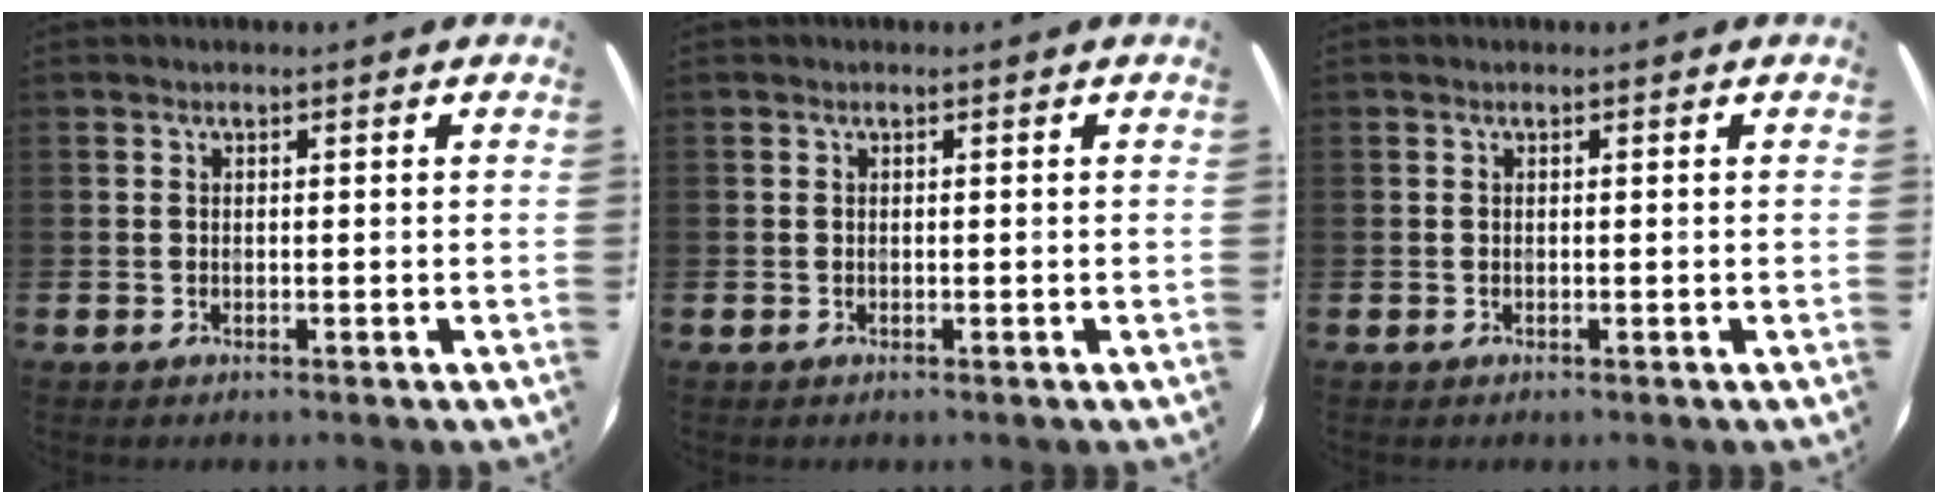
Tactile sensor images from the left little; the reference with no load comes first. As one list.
[{"total": 0.0}, {"total": 0.0}]